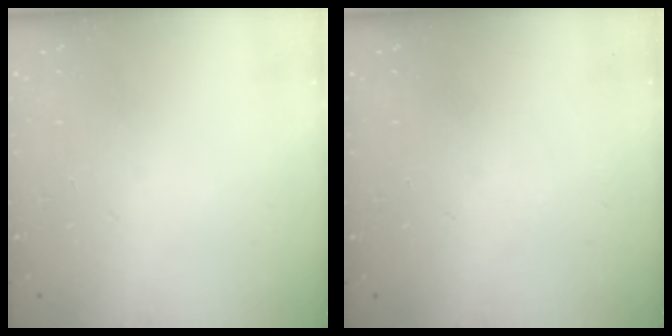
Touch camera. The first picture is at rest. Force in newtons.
{"total": 0.0}